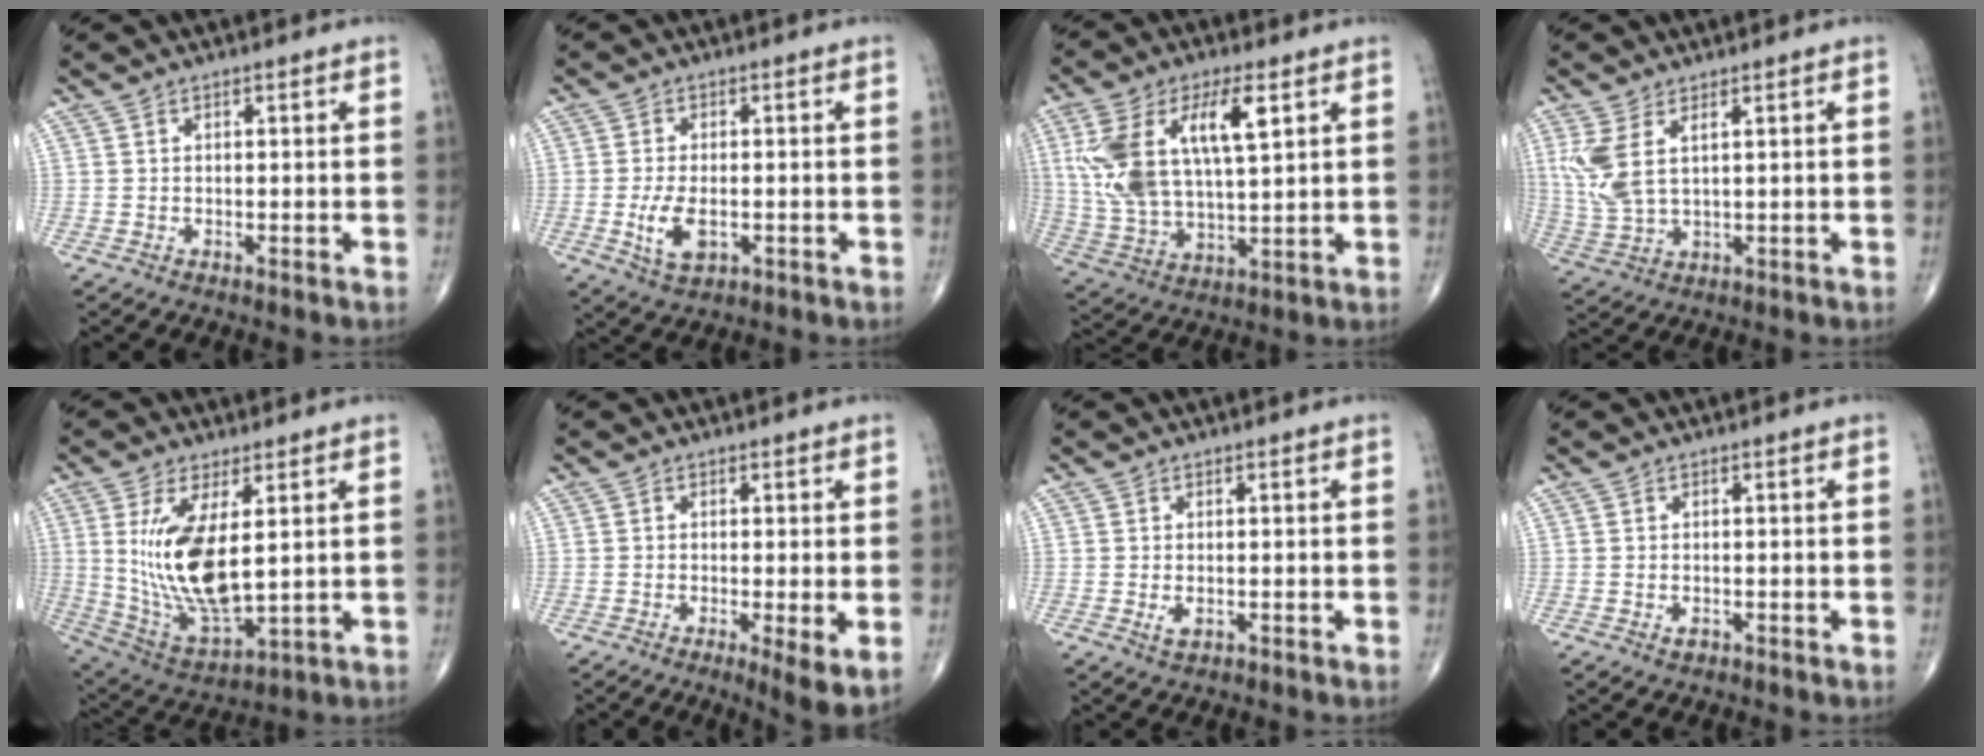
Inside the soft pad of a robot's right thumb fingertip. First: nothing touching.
{"total": 6.1, "force": [-1.4, 3.2, 5.1], "torque": [-0.099, -0.005, -0.019]}
{"total": 18.0, "force": [5.7, 7.9, 15.2], "torque": [-0.300, -0.005, 0.112]}
{"total": 7.8, "force": [2.6, 3.6, 6.5], "torque": [-0.159, -0.009, 0.064]}
{"total": 15.9, "force": [2.6, 6.5, 14.2], "torque": [-0.281, -0.026, 0.069]}
{"total": 5.5, "force": [-1.1, 1.1, 5.3], "torque": [-0.088, -0.018, -0.021]}
{"total": 2.1, "force": [-0.4, 1.2, 1.6], "torque": [-0.029, -0.004, -0.006]}
{"total": 1.2, "force": [-0.5, 0.8, 0.8], "torque": [-0.011, 0.002, -0.007]}